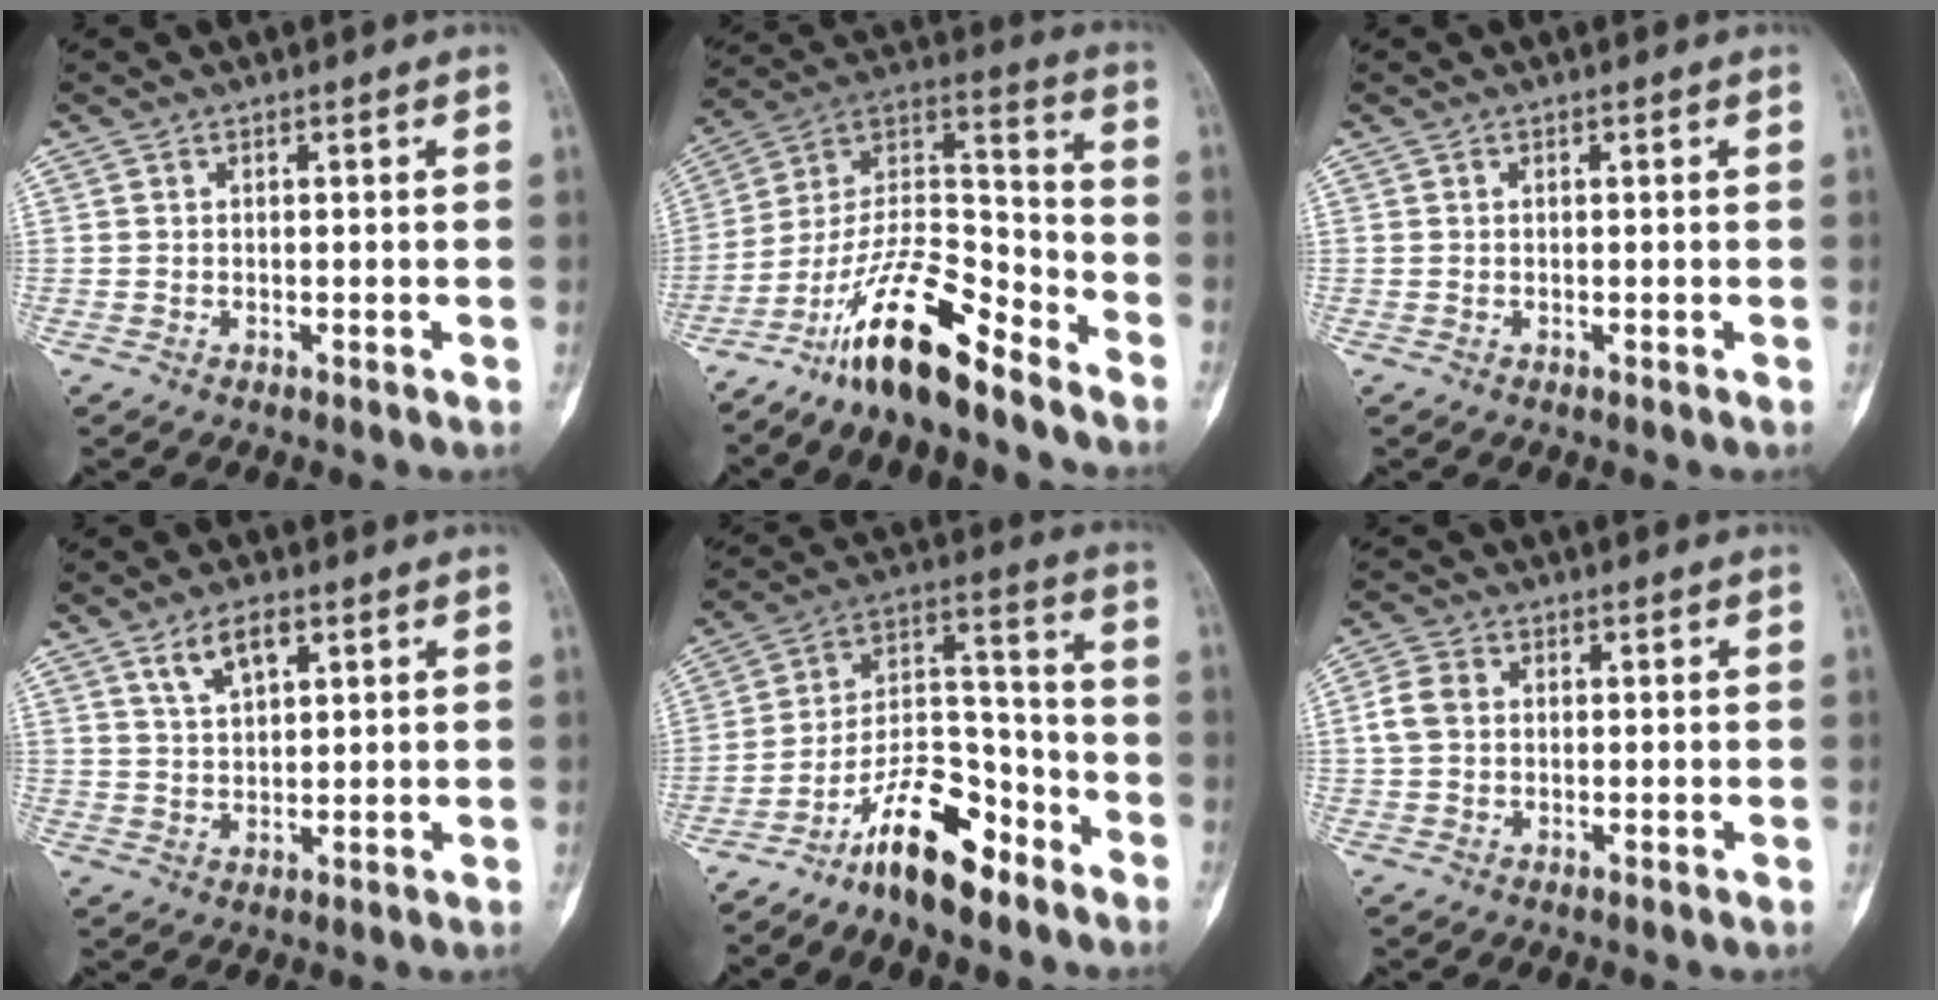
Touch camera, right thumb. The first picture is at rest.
{"total": 17.3, "force": [-12.7, 4.7, 10.7], "torque": [-0.183, 0.098, -0.232]}
{"total": 0.0}
{"total": 6.1, "force": [3.4, 2.7, 4.2], "torque": [-0.071, -0.011, 0.067]}
{"total": 12.7, "force": [-9.1, 5.0, 7.3], "torque": [-0.115, 0.090, -0.166]}
{"total": 4.2, "force": [0.4, 3.3, 2.5], "torque": [-0.053, 0.013, 0.003]}